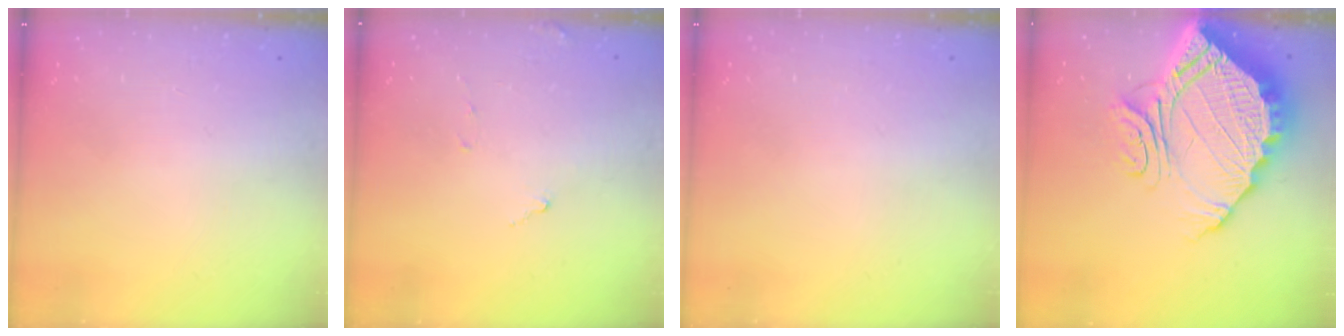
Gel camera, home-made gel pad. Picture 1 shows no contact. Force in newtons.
{"total": 7.6, "press": 7.6, "slide": 0.4}
{"total": 0.0}
{"total": 23.2, "press": 23.1, "slide": 2.4}